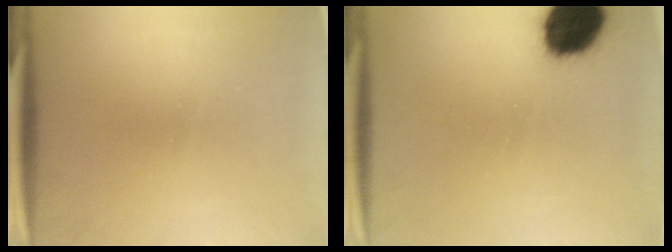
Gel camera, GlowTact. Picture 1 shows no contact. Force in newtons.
{"total": 14.5}